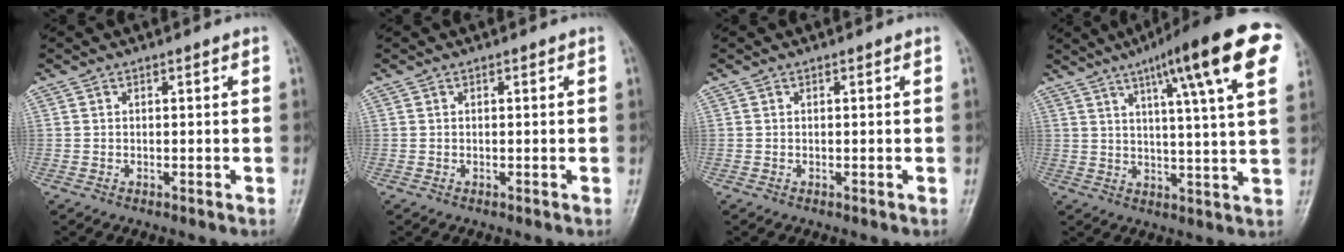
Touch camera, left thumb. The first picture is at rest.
{"total": 0.0}
{"total": 0.0}
{"total": 19.0, "force": [9.2, 2.7, 16.4], "torque": [-0.224, -0.009, 0.120]}